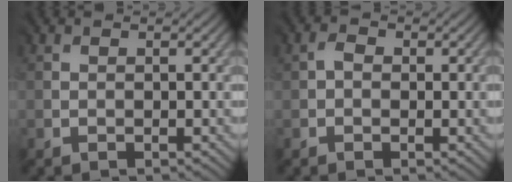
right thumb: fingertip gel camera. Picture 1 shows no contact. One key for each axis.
{"total": 0.8, "fx": 0.1, "fy": 0.7, "fz": 0.3, "tx": -0.010, "ty": 0.005, "tz": -0.005}